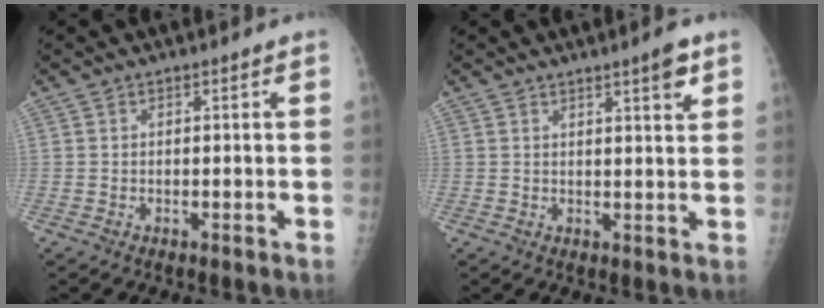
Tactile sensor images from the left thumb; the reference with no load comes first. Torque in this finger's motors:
{"motor_torque": [-0.15, 0.13, 0.07, -0.16, 0.04]}